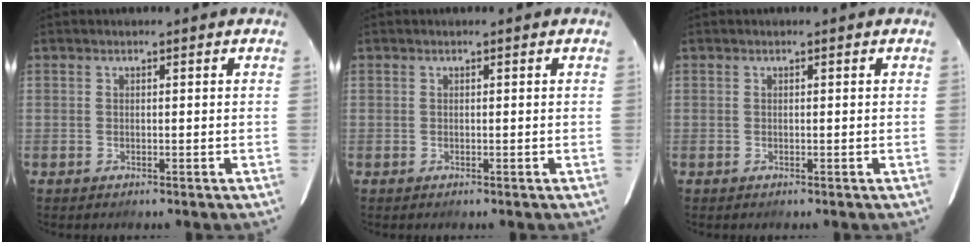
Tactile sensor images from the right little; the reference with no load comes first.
{"total": 0.0}
{"total": 0.0}